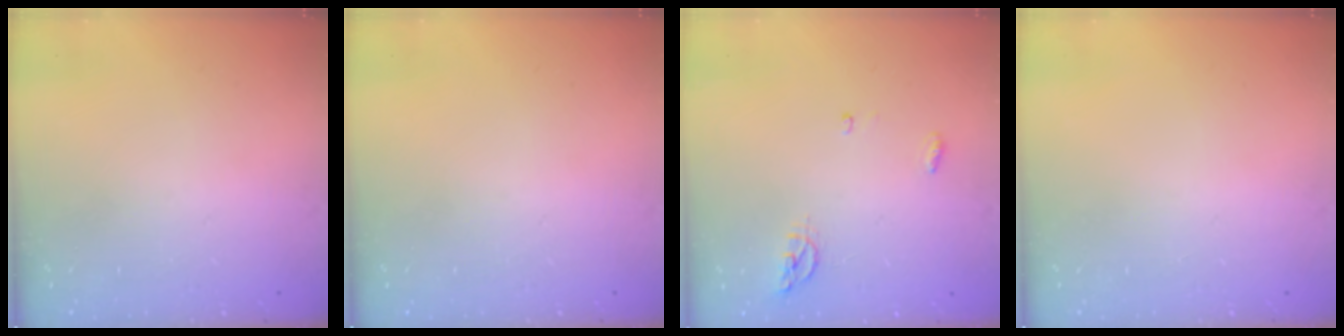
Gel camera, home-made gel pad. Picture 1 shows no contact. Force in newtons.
{"total": 0.0}
{"total": 4.5, "press": 4.3, "slide": 1.2}
{"total": 0.0}